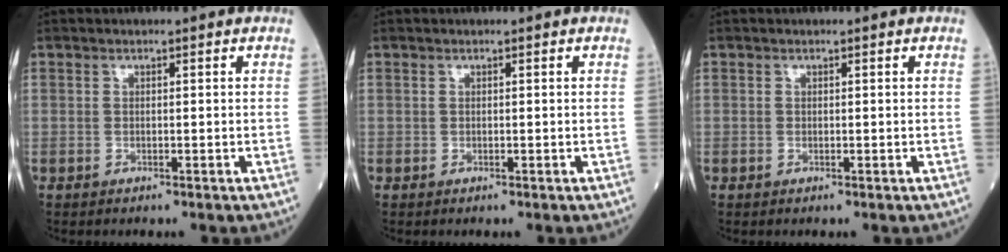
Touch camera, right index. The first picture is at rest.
{"total": 0.0}
{"total": 0.0}